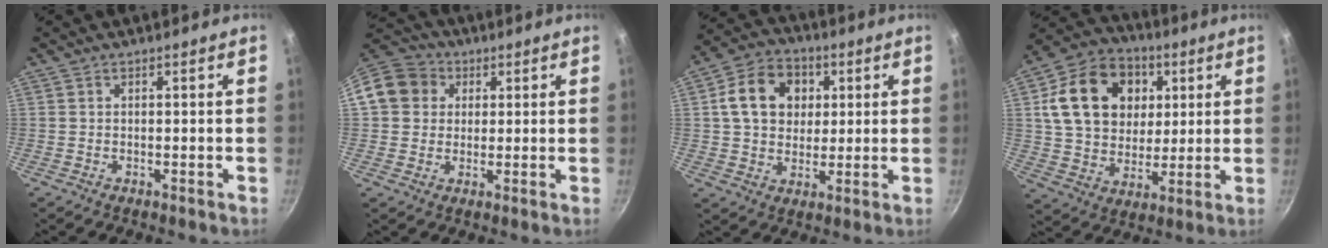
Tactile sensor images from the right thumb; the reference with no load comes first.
{"total": 12.2, "force": [2.9, 10.8, 4.9], "torque": [-0.084, 0.030, 0.039]}
{"total": 12.9, "force": [3.1, 10.2, 7.2], "torque": [-0.097, 0.011, 0.042]}
{"total": 20.2, "force": [5.2, 15.6, 11.7], "torque": [-0.178, 0.005, 0.089]}